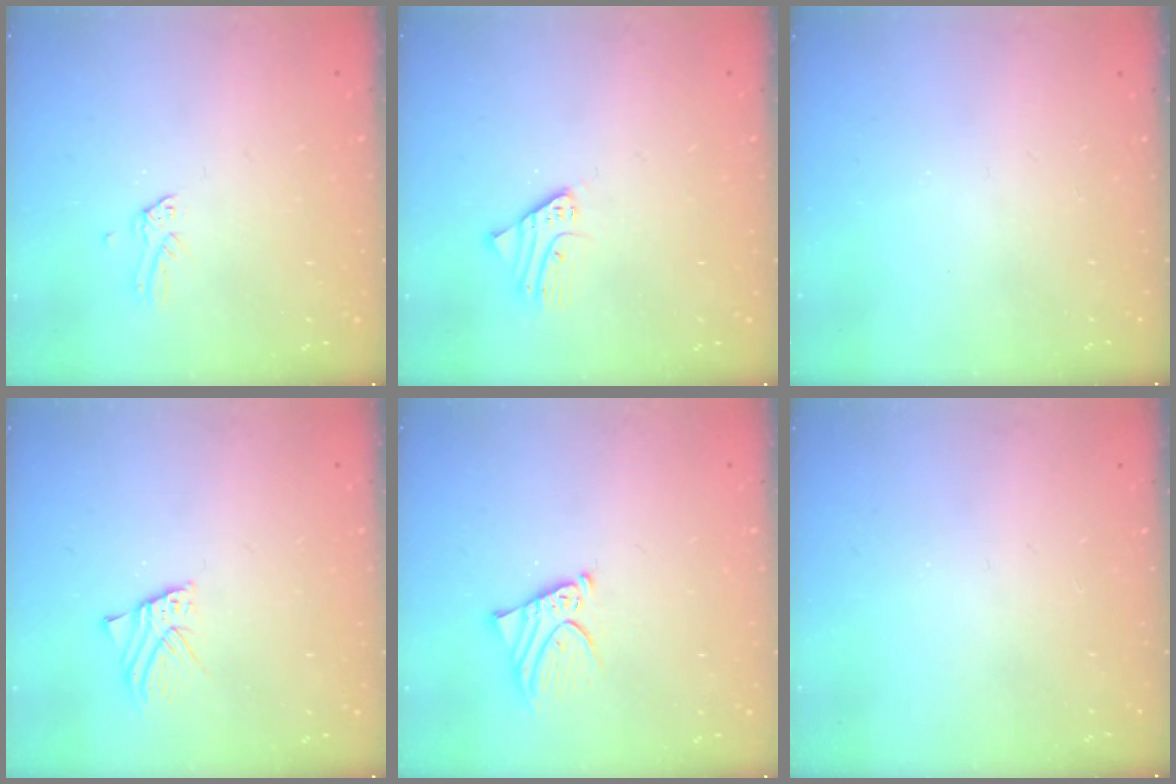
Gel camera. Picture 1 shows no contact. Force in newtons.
{"total": 2.5, "press": 2.5, "slide": 0.2}
{"total": 0.0}
{"total": 2.1, "press": 2.1, "slide": 0.0}
{"total": 4.5, "press": 4.5, "slide": 0.6}
{"total": 0.0}